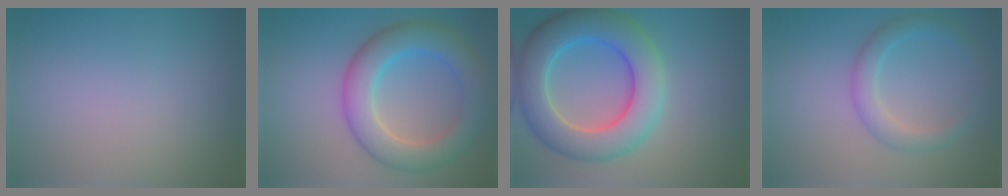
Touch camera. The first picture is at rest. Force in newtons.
{"total": 6.8, "press": 6.8, "slide": 0.4}
{"total": 9.0, "press": 9.0, "slide": 0.3}
{"total": 2.9, "press": 2.8, "slide": 0.2}